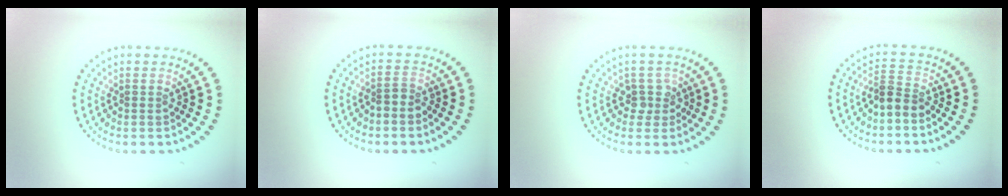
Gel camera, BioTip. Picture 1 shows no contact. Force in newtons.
{"total": 1.5, "press": 1.2, "slide": 1.0}
{"total": 1.9, "press": 1.3, "slide": 1.3}
{"total": 2.3, "press": 1.9, "slide": 1.4}